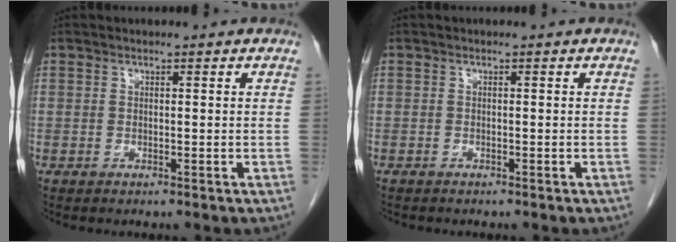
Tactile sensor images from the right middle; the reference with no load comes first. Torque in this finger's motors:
{"motor_torque": [0.70, -0.67, 0.03, -0.08]}